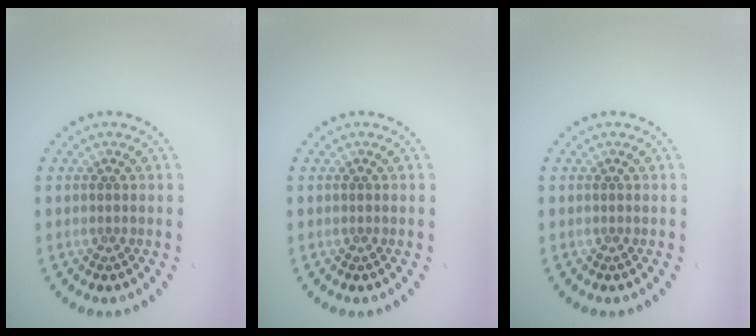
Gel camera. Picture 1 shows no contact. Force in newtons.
{"total": 0.0}
{"total": 0.0}